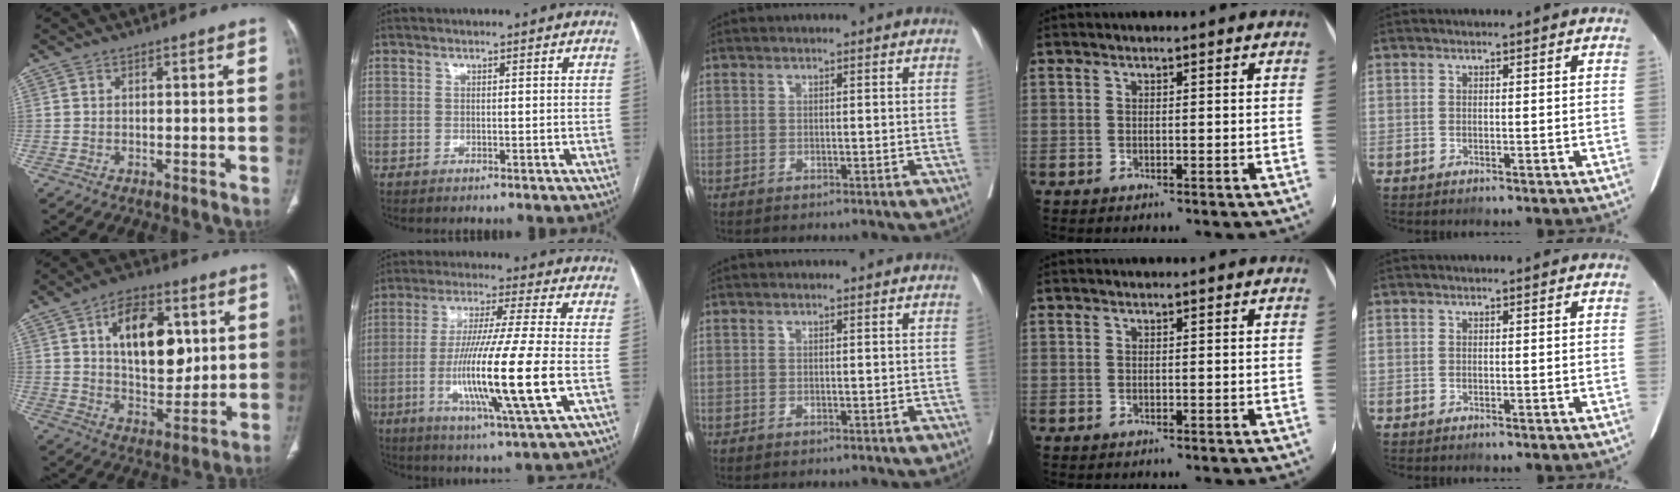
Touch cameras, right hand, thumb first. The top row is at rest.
{"thumb": {"total": 16.6, "force": [4.7, 9.6, 12.7], "torque": [-0.153, -0.023, 0.079]}, "index": {"total": 16.8, "force": [-3.5, -0.7, 16.4], "torque": [-0.316, -0.022, -0.070]}}